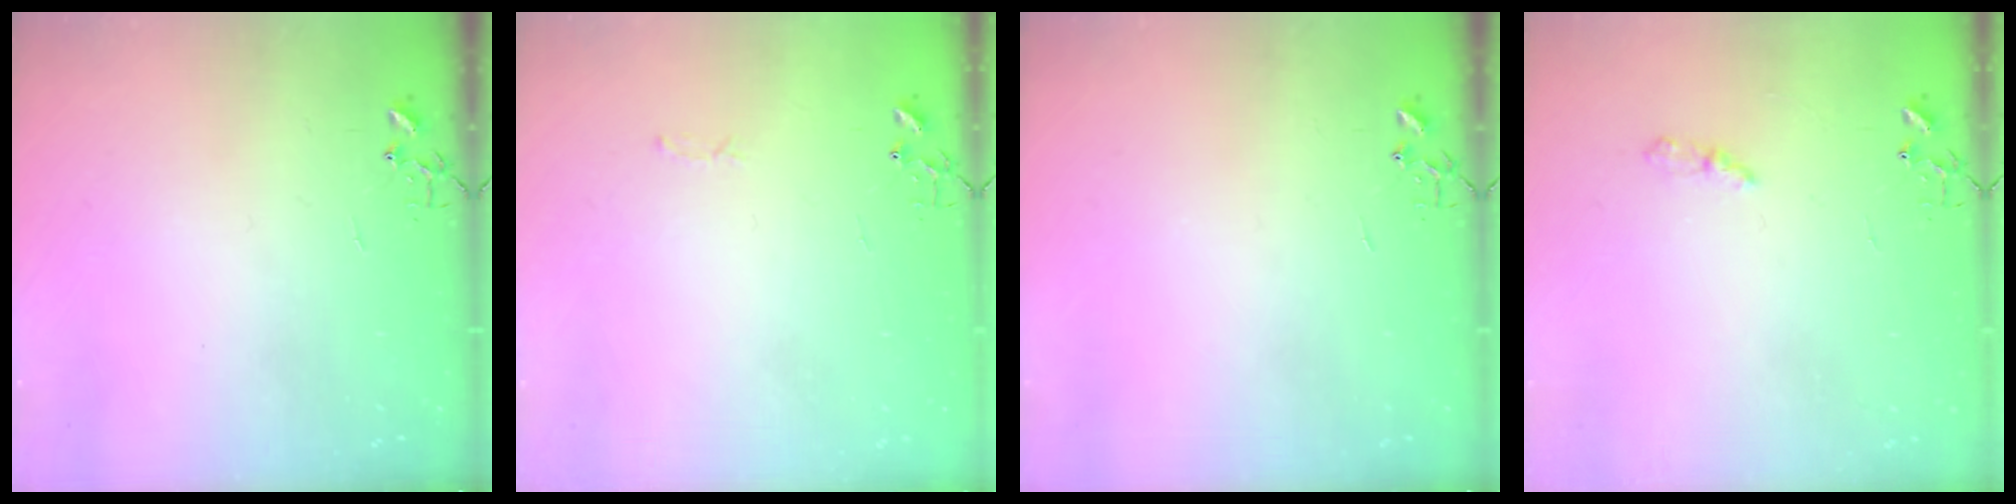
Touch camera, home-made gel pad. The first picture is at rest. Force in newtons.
{"total": 2.8, "press": 2.8, "slide": 0.4}
{"total": 0.0}
{"total": 4.2, "press": 4.2, "slide": 0.5}